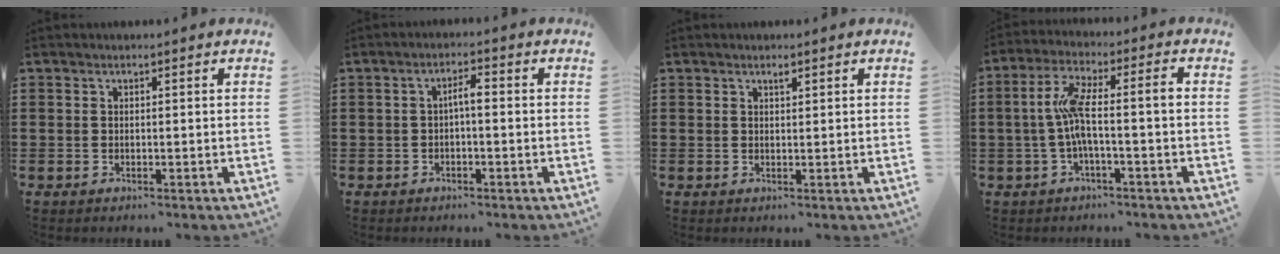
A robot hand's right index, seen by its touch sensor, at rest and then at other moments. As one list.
[{"total": 2.3, "force": [-0.5, 0.5, 2.2], "torque": [-0.042, 0.006, -0.012]}, {"total": 0.8, "force": [0.6, 0.2, 0.5], "torque": [-0.011, 0.000, 0.010]}, {"total": 7.7, "force": [-0.7, 1.4, 7.5], "torque": [-0.156, 0.000, -0.023]}]